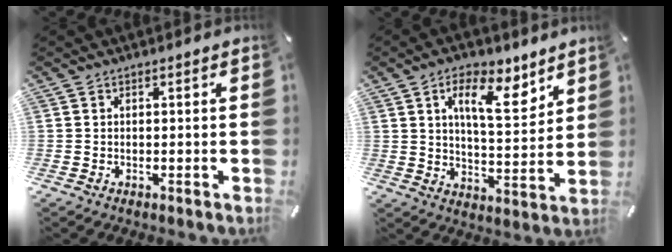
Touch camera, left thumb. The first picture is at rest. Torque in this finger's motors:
{"motor_torque": [1.67, 1.34, 0.30, -0.25, 0.13]}